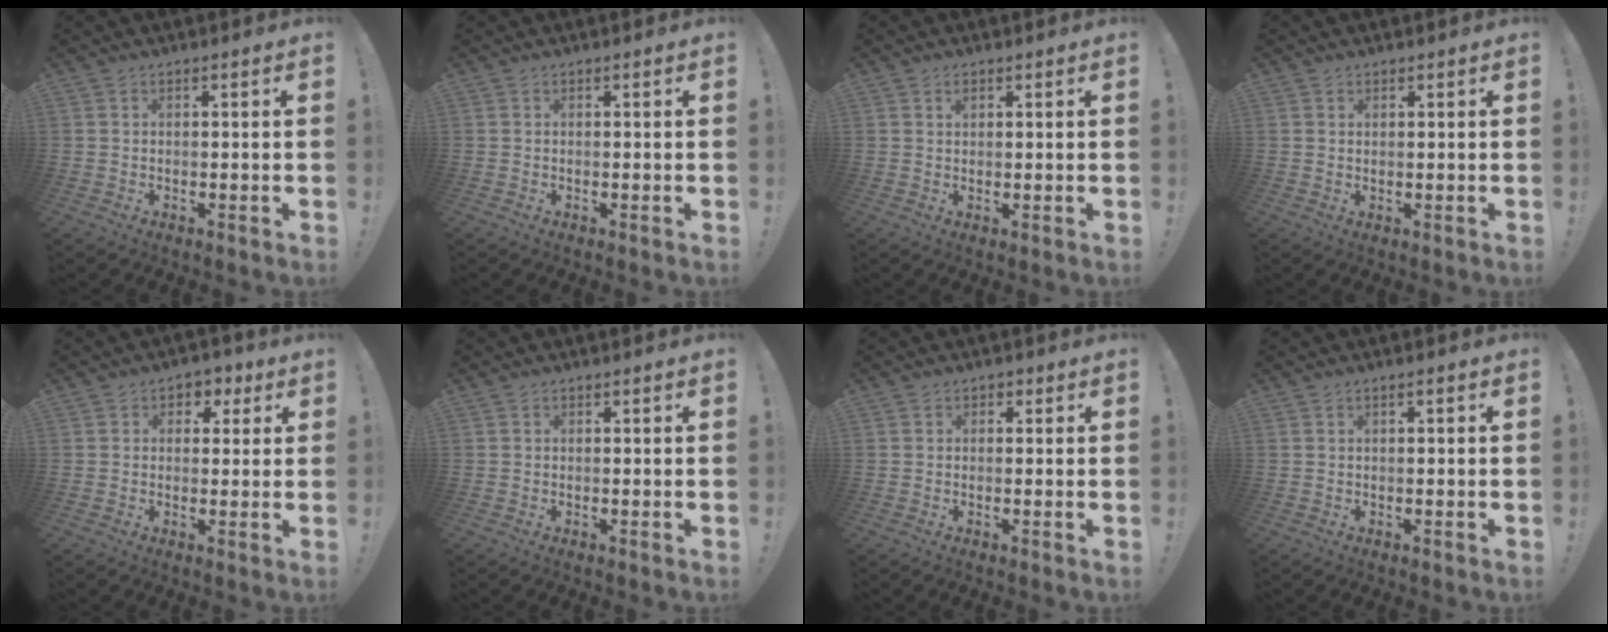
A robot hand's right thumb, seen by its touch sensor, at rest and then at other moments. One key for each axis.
{"total": 0.0}
{"total": 1.0, "fx": 0.7, "fy": 0.6, "fz": 0.4, "tx": 0.002, "ty": -0.003, "tz": 0.012}
{"total": 0.7, "fx": 0.6, "fy": 0.1, "fz": 0.4, "tx": -0.007, "ty": 0.000, "tz": 0.011}
{"total": 4.3, "fx": 1.3, "fy": 3.9, "fz": 1.5, "tx": -0.006, "ty": -0.004, "tz": 0.021}
{"total": 0.0}
{"total": 1.3, "fx": 0.0, "fy": 1.2, "fz": 0.6, "tx": -0.002, "ty": 0.000, "tz": -0.002}
{"total": 1.2, "fx": -0.1, "fy": 0.0, "fz": 1.2, "tx": -0.023, "ty": 0.001, "tz": -0.002}